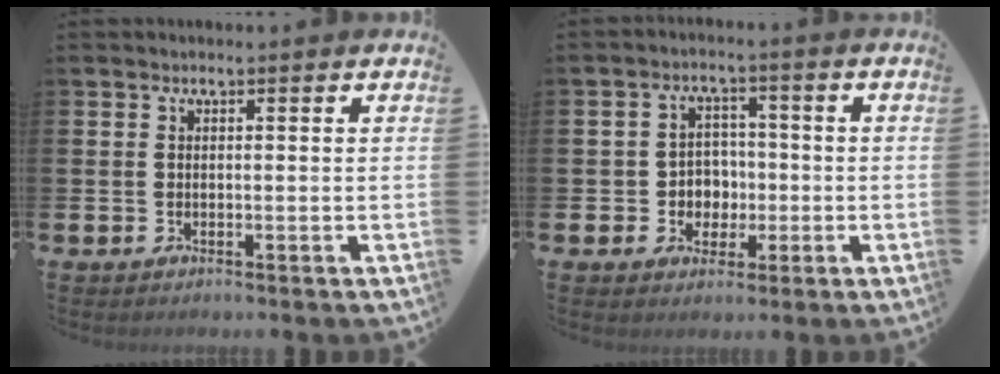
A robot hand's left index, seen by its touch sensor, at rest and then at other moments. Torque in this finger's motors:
{"motor_torque": [0.44, 0.42, 0.07, 0.04]}